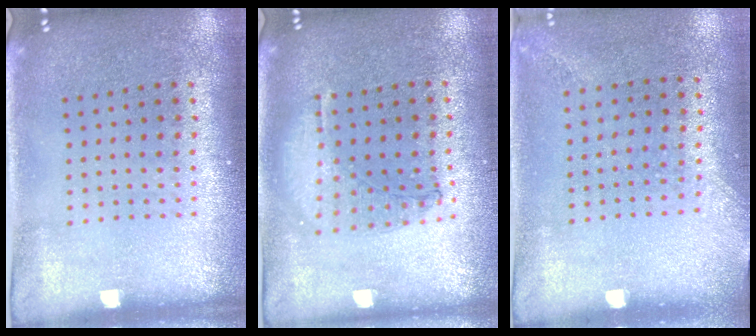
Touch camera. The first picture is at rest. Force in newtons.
{"total": 0.9, "press": 0.9, "slide": 0.1}
{"total": 1.4, "press": 1.0, "slide": 1.0}